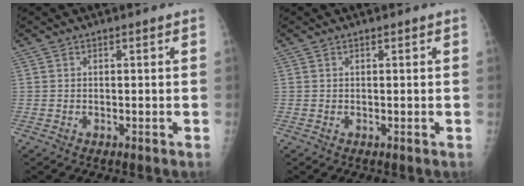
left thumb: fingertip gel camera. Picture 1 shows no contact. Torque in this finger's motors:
{"motor_torque": [-0.23, -0.05, 0.13, 0.04, -0.01]}